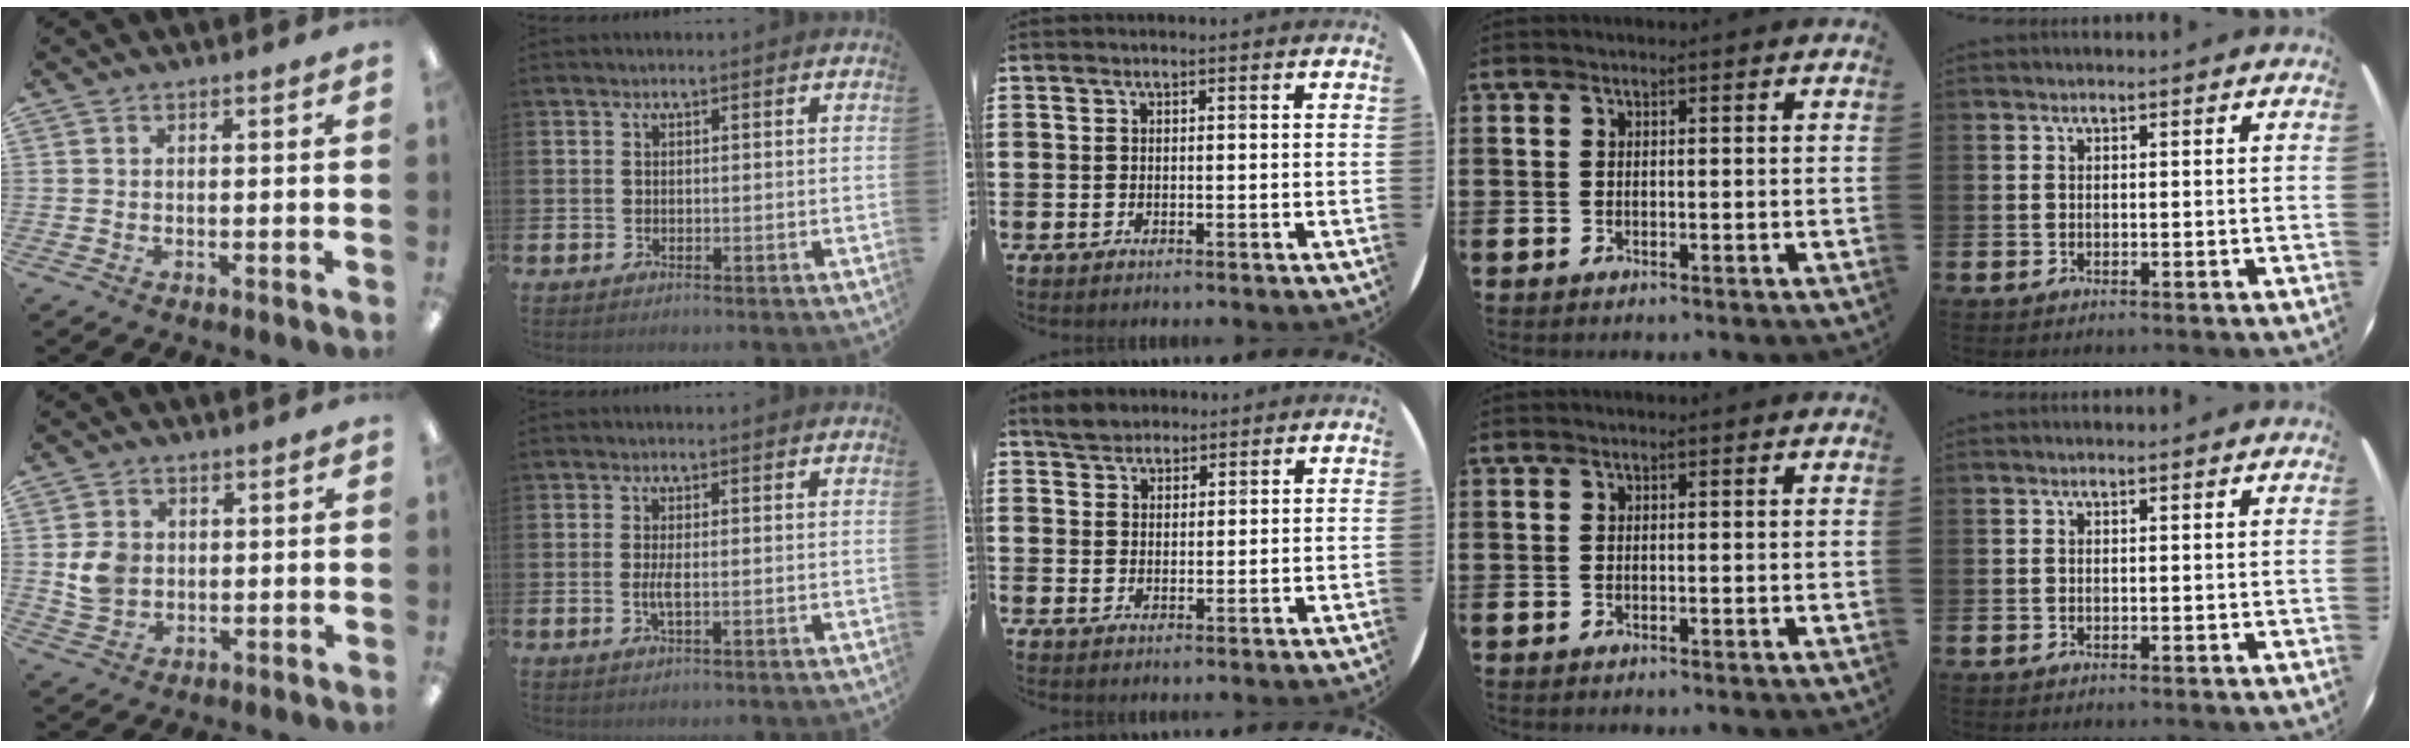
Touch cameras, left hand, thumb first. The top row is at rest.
{"thumb": {"total": 6.0, "force": [0.9, 5.2, 2.8], "torque": [-0.043, 0.008, 0.020]}, "index": {"total": 1.8, "force": [-0.2, 0.3, 1.8], "torque": [-0.037, 0.000, -0.003]}, "middle": {"total": 2.9, "force": [2.7, 1.2, 0.1], "torque": [0.000, 0.004, 0.051]}}